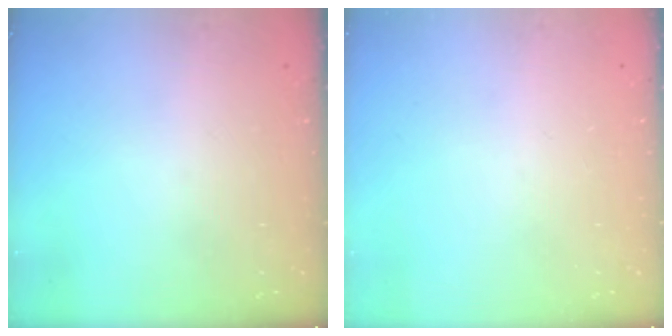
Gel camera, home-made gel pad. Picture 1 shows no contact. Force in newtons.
{"total": 0.0}